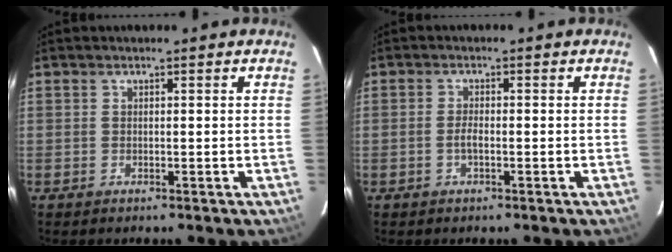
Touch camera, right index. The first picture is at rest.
{"total": 1.6, "force": [-0.6, 0.5, 1.4], "torque": [-0.028, 0.000, -0.012]}